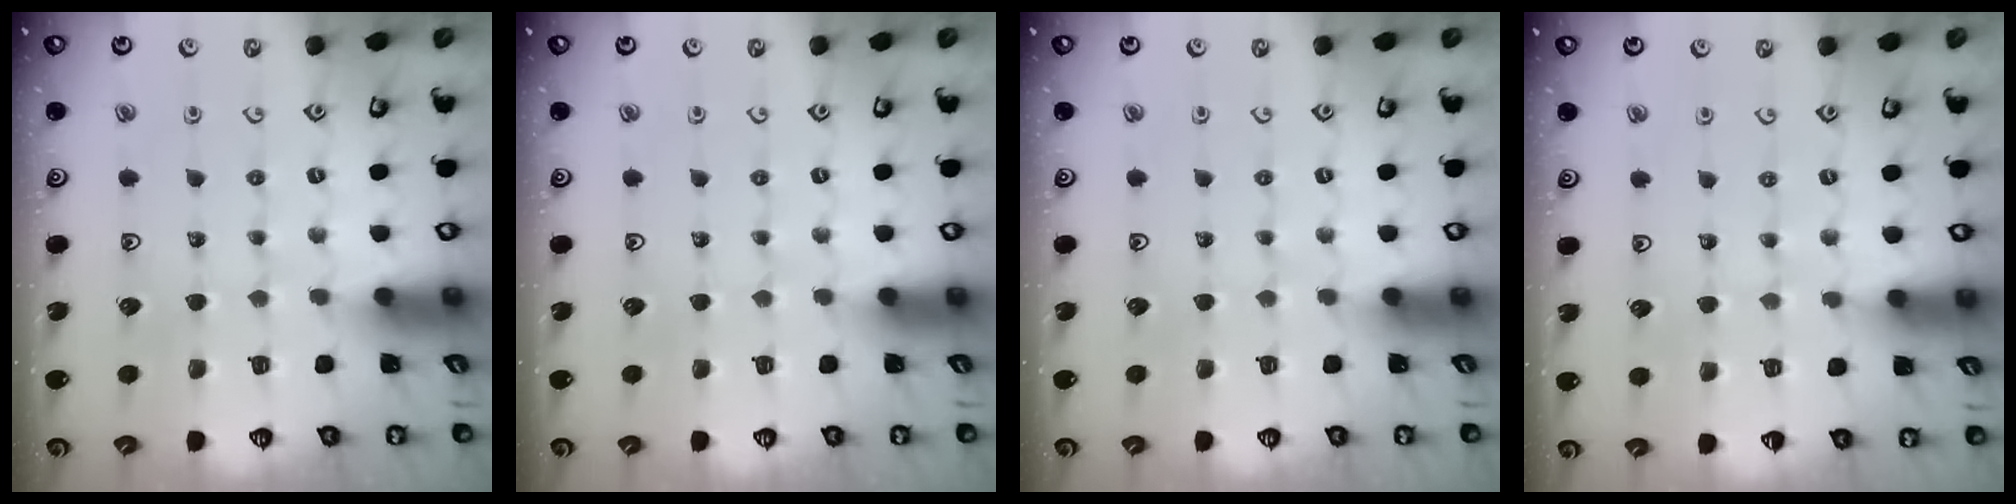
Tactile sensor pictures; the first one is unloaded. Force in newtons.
{"total": 0.0}
{"total": 0.0}
{"total": 2.2, "press": 2.1, "slide": 0.5}